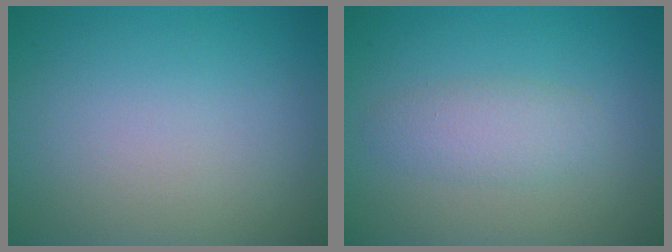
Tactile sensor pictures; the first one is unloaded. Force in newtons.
{"total": 2.4, "press": 2.4, "slide": 0.0}